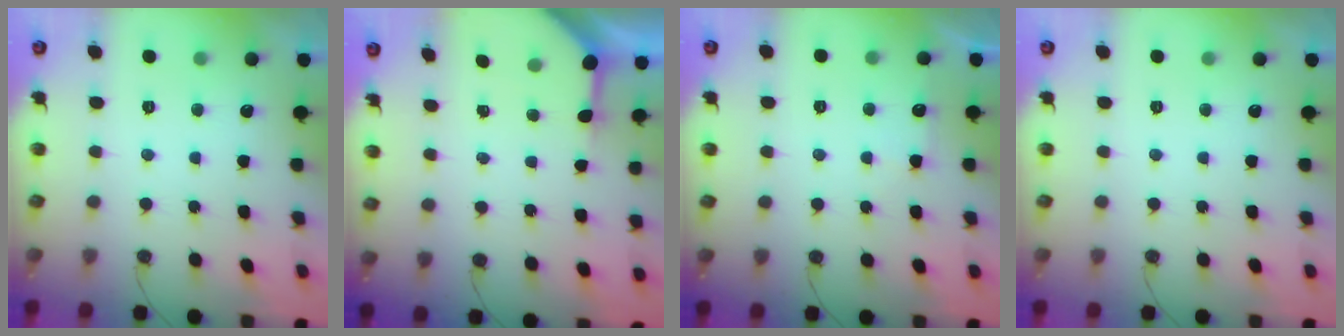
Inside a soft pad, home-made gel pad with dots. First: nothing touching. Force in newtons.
{"total": 4.7, "press": 4.6, "slide": 0.5}
{"total": 6.3, "press": 6.3, "slide": 0.7}
{"total": 0.0}